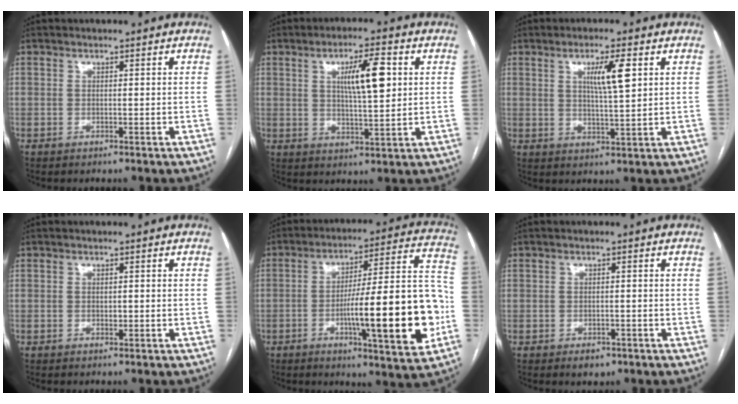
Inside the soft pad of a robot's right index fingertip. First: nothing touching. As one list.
[{"total": 8.5, "force": [2.3, 1.5, 8.0], "torque": [-0.135, 0.007, 0.042]}, {"total": 6.2, "force": [2.2, 0.4, 5.8], "torque": [-0.101, 0.000, 0.038]}, {"total": 0.7, "force": [0.0, 0.4, 0.5], "torque": [-0.008, -0.001, 0.002]}, {"total": 21.6, "force": [-5.4, 2.4, 20.8], "torque": [-0.273, 0.013, -0.073]}, {"total": 2.2, "force": [-1.3, 1.4, 1.1], "torque": [-0.012, 0.001, -0.009]}]